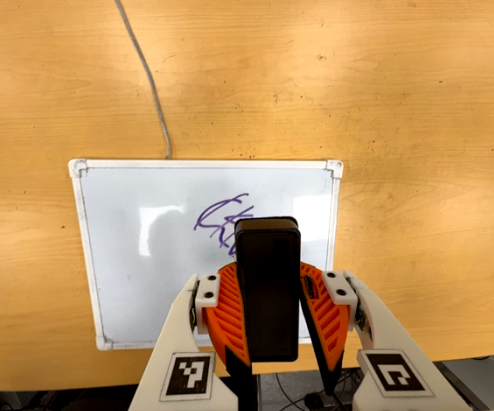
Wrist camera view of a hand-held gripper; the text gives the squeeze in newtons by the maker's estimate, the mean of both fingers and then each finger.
{"total": 11.2, "left": 10.4, "right": 12.1}